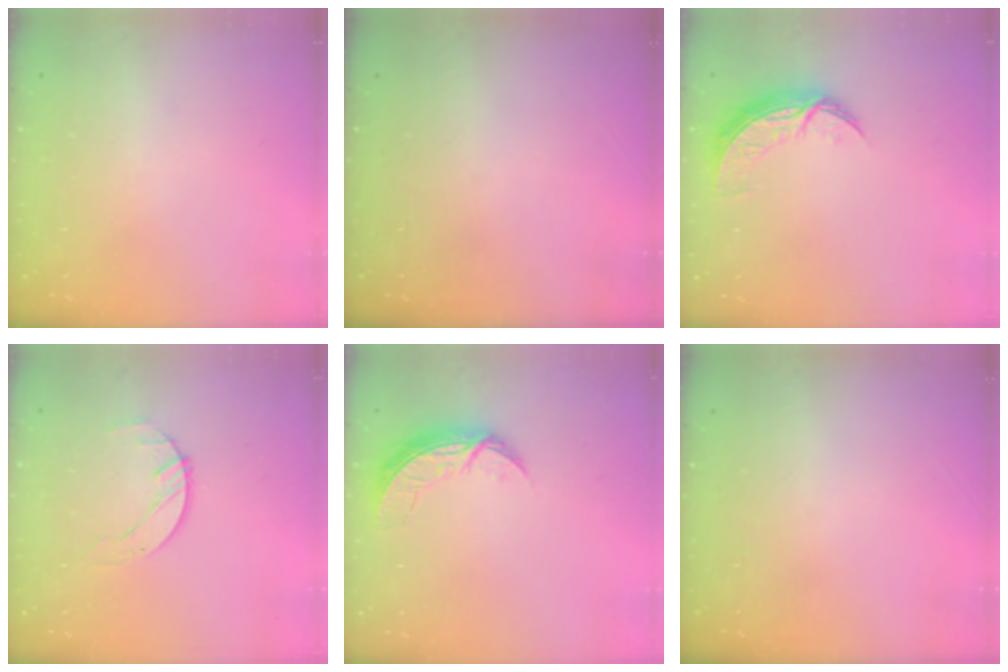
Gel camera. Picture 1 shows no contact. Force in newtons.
{"total": 0.0}
{"total": 8.7, "press": 8.7, "slide": 0.4}
{"total": 2.1, "press": 2.0, "slide": 0.3}
{"total": 7.1, "press": 7.1, "slide": 0.6}
{"total": 0.0}